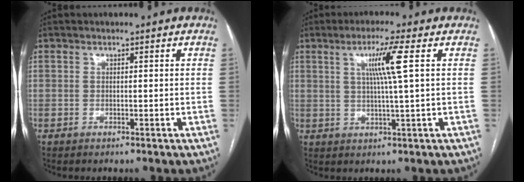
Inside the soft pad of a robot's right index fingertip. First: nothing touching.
{"total": 6.3, "force": [1.8, -1.1, 5.9], "torque": [-0.106, 0.001, 0.033]}